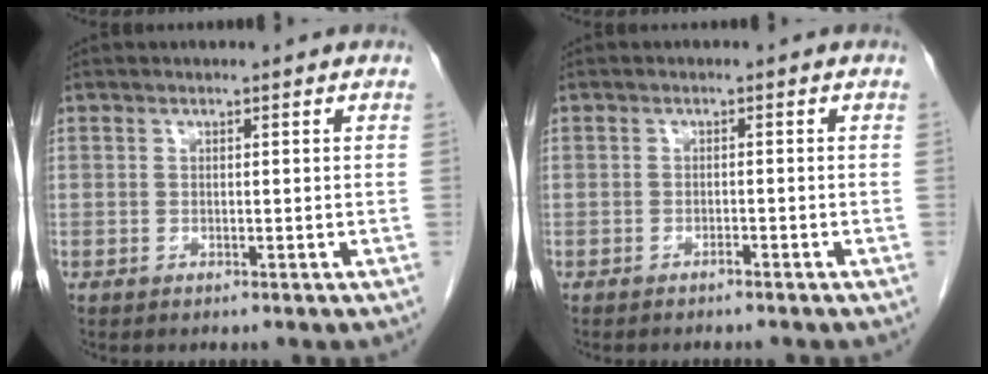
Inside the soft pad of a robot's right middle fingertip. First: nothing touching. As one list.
[{"total": 1.4, "force": [-1.3, 0.0, 0.5], "torque": [-0.012, 0.000, -0.017]}]